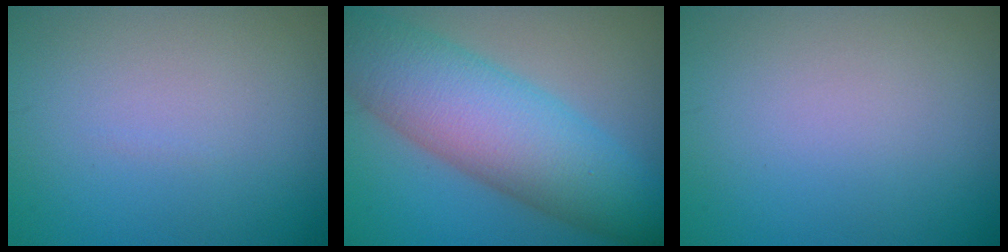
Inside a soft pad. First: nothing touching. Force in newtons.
{"total": 10.9, "press": 10.9, "slide": 0.3}
{"total": 0.0}